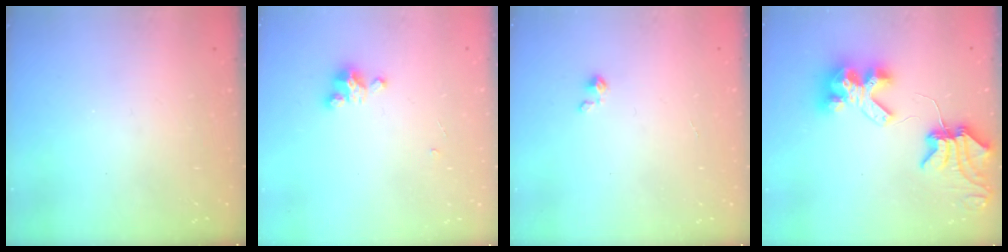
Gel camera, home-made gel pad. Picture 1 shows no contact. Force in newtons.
{"total": 2.9, "press": 2.9, "slide": 0.3}
{"total": 1.6, "press": 1.6, "slide": 0.2}
{"total": 11.8, "press": 11.7, "slide": 1.3}